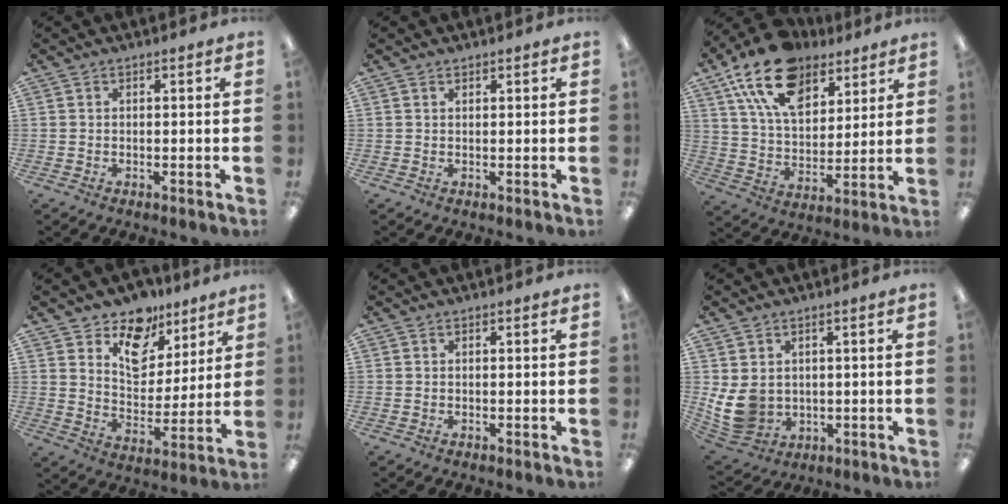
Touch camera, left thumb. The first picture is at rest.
{"total": 0.9, "force": [0.8, 0.4, 0.2], "torque": [-0.004, 0.000, 0.015]}
{"total": 18.9, "force": [12.1, 10.5, 10.1], "torque": [-0.189, -0.045, 0.220]}
{"total": 12.7, "force": [9.1, 7.8, 4.3], "torque": [-0.070, -0.055, 0.169]}
{"total": 0.0}
{"total": 9.2, "force": [1.3, 7.5, 5.0], "torque": [-0.127, -0.006, 0.031]}